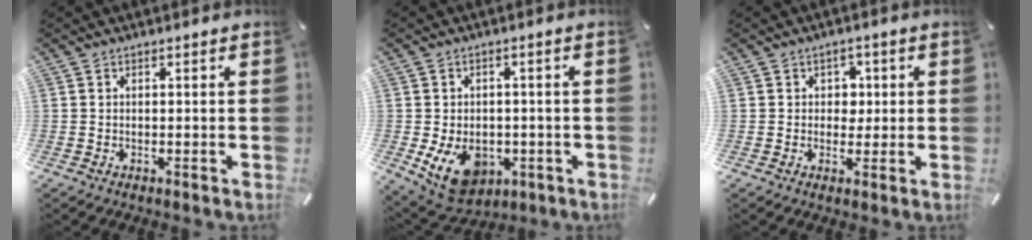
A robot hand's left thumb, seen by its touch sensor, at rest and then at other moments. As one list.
[{"total": 10.9, "force": [-3.6, 7.9, 6.7], "torque": [-0.119, 0.010, -0.061]}, {"total": 4.0, "force": [0.3, 3.6, 1.7], "torque": [-0.017, -0.001, -0.002]}]